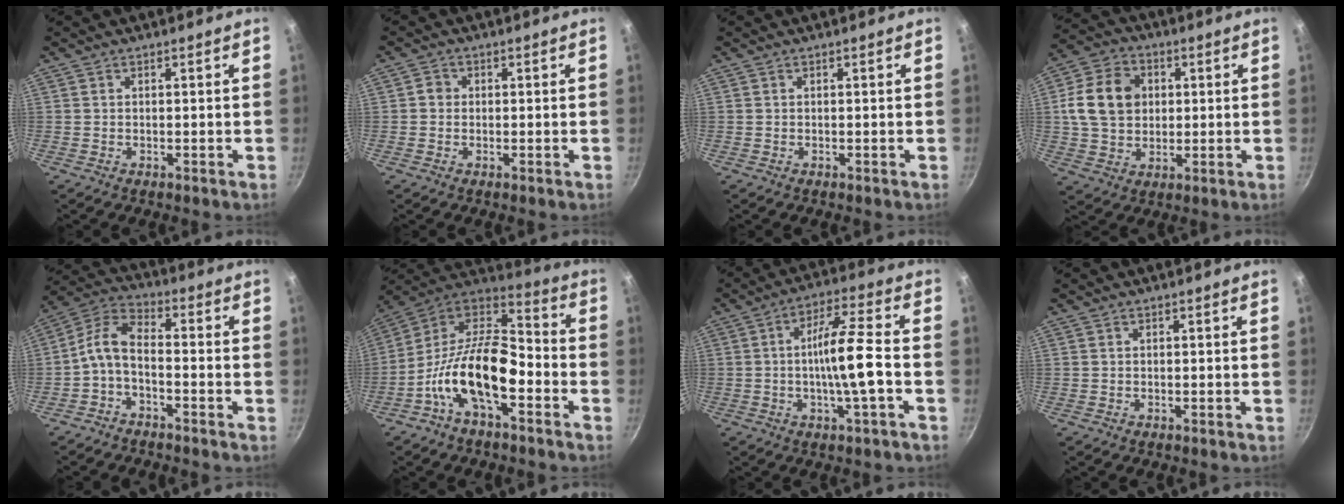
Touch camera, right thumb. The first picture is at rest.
{"total": 1.9, "force": [-0.1, 1.8, 0.7], "torque": [-0.003, 0.007, -0.005]}
{"total": 0.0}
{"total": 13.3, "force": [2.2, 10.5, 7.8], "torque": [-0.118, 0.010, 0.033]}
{"total": 7.4, "force": [-2.9, 3.6, 5.8], "torque": [-0.132, 0.047, -0.067]}
{"total": 18.5, "force": [-6.3, 9.1, 14.8], "torque": [-0.253, 0.060, -0.138]}
{"total": 10.6, "force": [-2.1, 1.5, 10.3], "torque": [-0.180, 0.025, -0.039]}
{"total": 0.0}